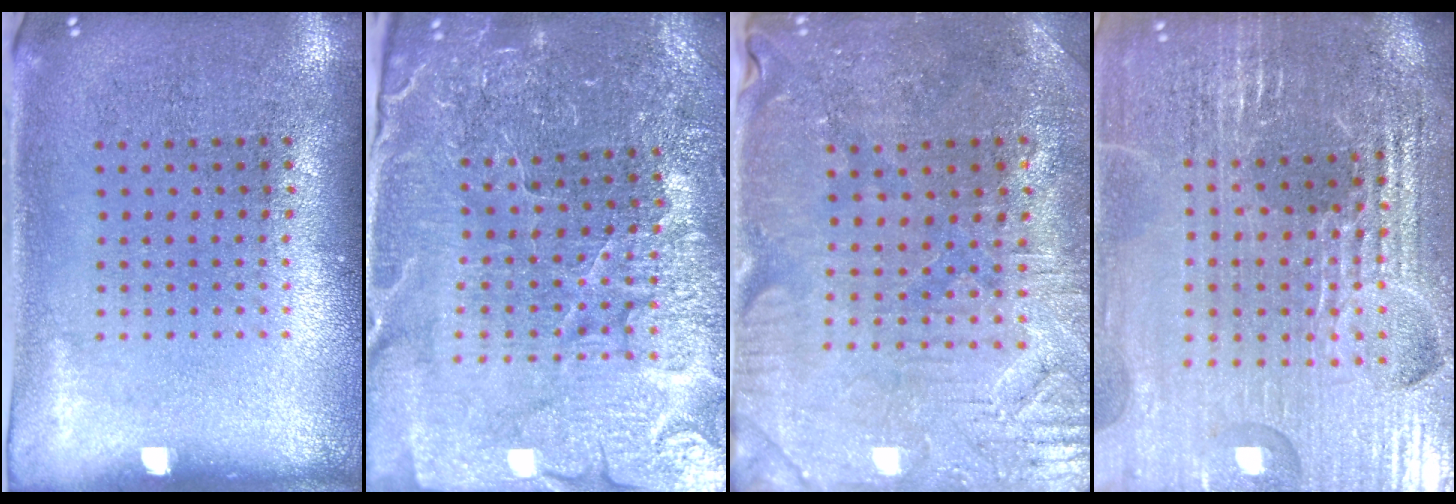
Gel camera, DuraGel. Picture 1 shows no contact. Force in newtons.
{"total": 4.3, "press": 4.2, "slide": 1.0}
{"total": 1.2, "press": 1.1, "slide": 0.4}
{"total": 5.2, "press": 4.8, "slide": 2.0}